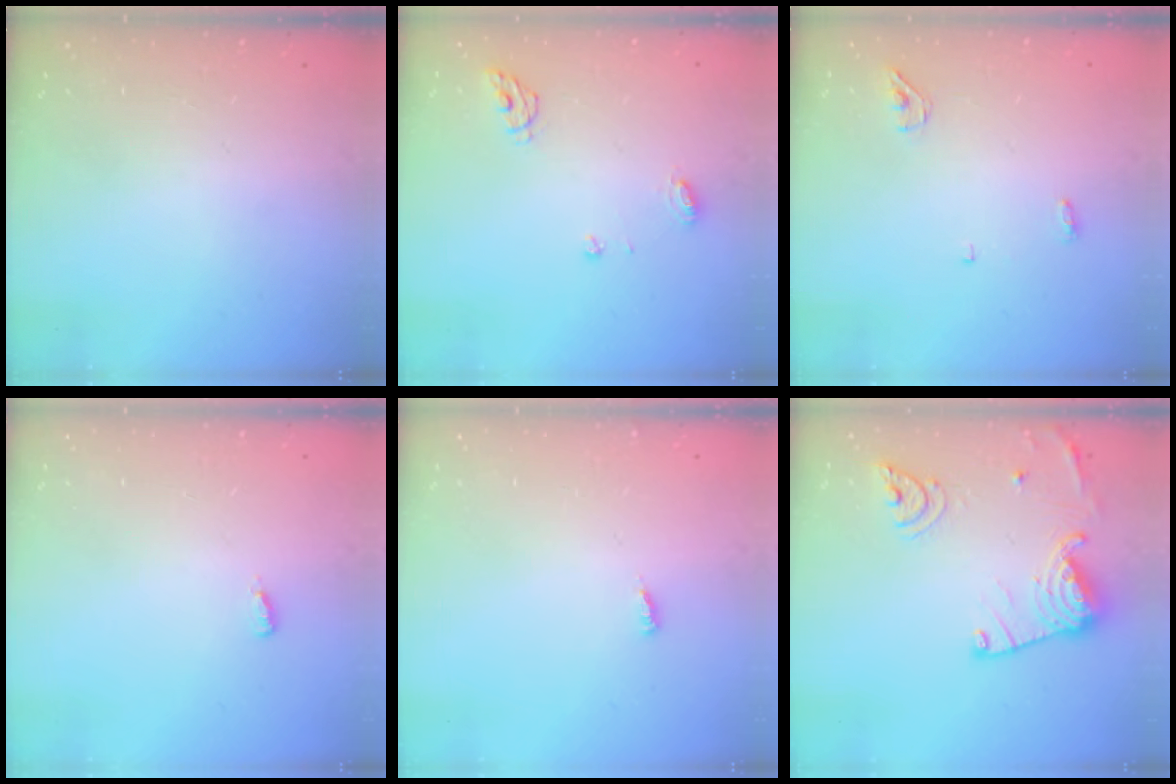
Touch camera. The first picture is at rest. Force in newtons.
{"total": 6.0, "press": 6.0, "slide": 0.7}
{"total": 3.6, "press": 3.5, "slide": 0.9}
{"total": 4.4, "press": 2.2, "slide": 3.9}
{"total": 2.6, "press": 2.6, "slide": 0.3}
{"total": 17.0, "press": 16.9, "slide": 1.7}